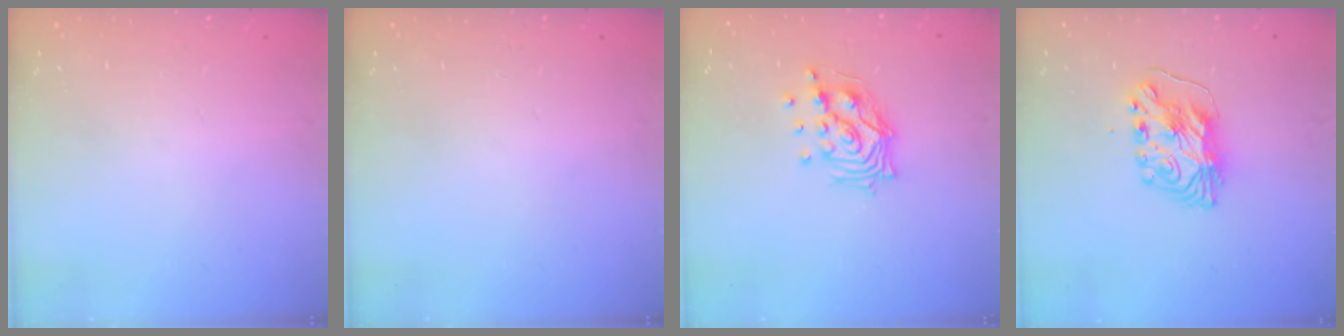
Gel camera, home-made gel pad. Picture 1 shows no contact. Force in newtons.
{"total": 0.0}
{"total": 12.0, "press": 12.0, "slide": 0.9}
{"total": 7.7, "press": 7.7, "slide": 0.8}